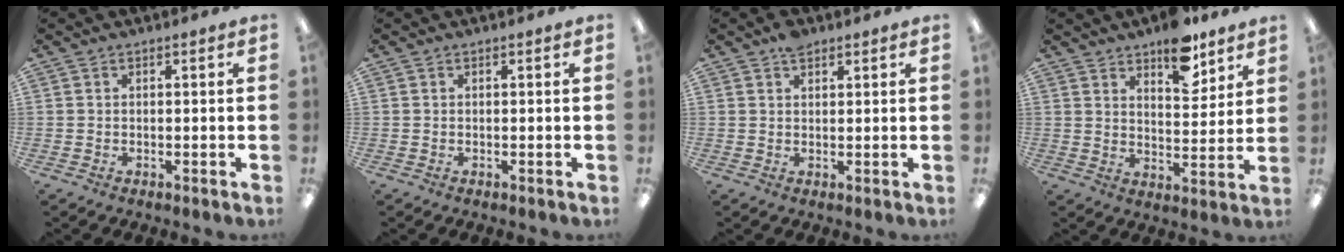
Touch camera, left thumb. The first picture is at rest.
{"total": 0.0}
{"total": 2.9, "force": [2.2, 1.3, 1.5], "torque": [-0.024, -0.003, 0.038]}
{"total": 10.8, "force": [8.2, 4.5, 5.4], "torque": [-0.058, -0.051, 0.139]}